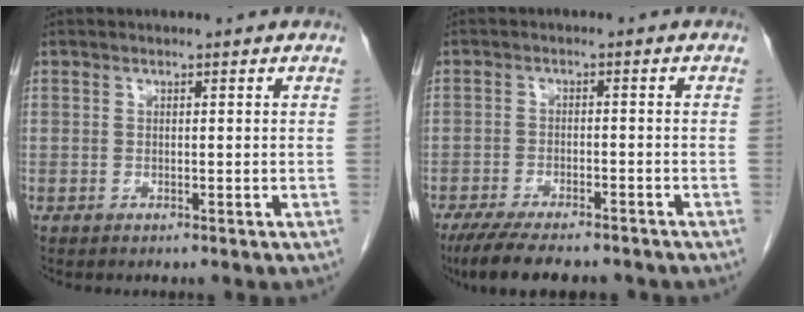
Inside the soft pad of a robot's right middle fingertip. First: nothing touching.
{"total": 11.4, "force": [-9.5, 2.6, 5.8], "torque": [-0.093, -0.016, -0.142]}